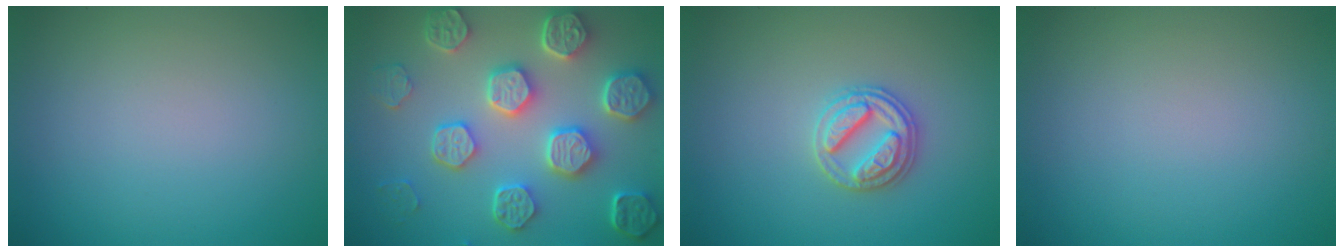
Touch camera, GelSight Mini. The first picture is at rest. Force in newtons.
{"total": 8.0, "press": 6.4, "slide": 4.7}
{"total": 2.8, "press": 2.8, "slide": 0.2}
{"total": 0.0}